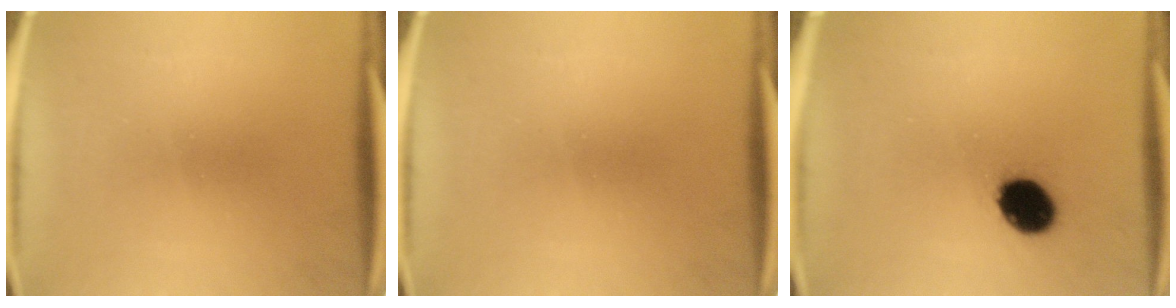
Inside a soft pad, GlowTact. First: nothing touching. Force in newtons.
{"total": 0.0}
{"total": 10.0}